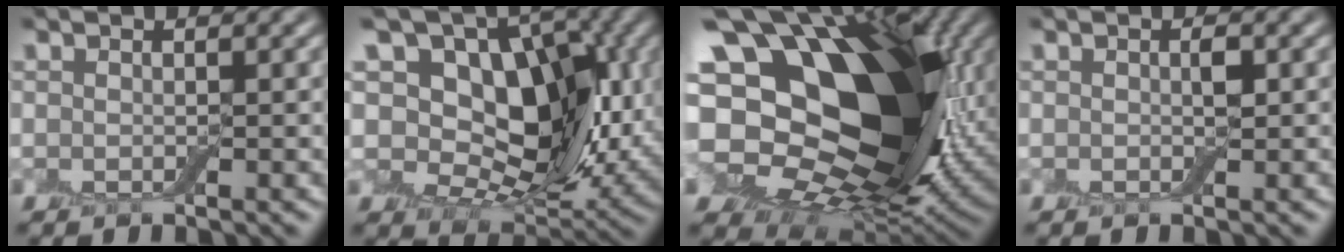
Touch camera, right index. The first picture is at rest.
{"total": 13.7, "force": [3.3, 8.7, 10.0], "torque": [-0.169, 0.022, 0.055]}
{"total": 20.9, "force": [4.5, 14.5, 14.4], "torque": [-0.267, 0.007, 0.089]}
{"total": 0.9, "force": [0.1, 0.4, 0.8], "torque": [-0.015, 0.003, 0.002]}